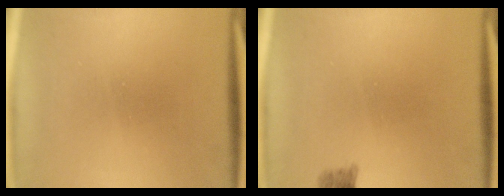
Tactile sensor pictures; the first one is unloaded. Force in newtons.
{"total": 2.0}